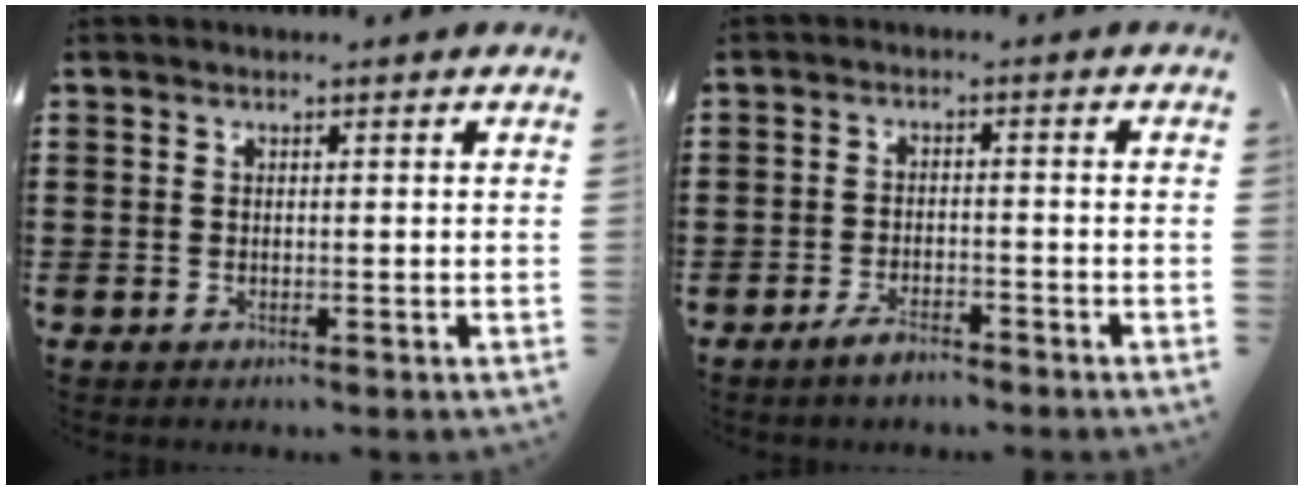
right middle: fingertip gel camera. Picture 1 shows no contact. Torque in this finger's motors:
{"motor_torque": [1.40, 0.08, 0.41, 0.11]}